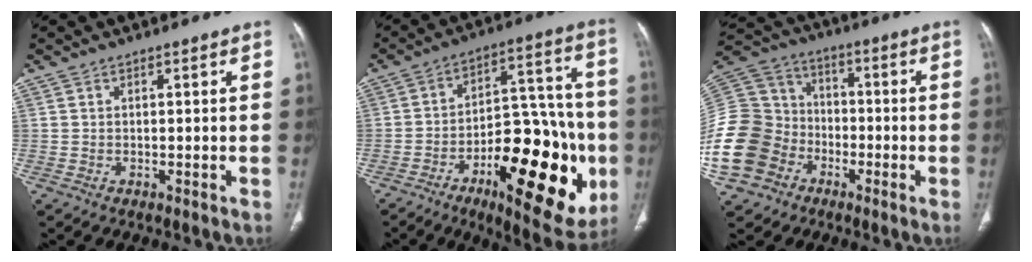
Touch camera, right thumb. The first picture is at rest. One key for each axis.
{"total": 27.2, "fx": -9.1, "fy": 11.2, "fz": 23.1, "tx": -0.291, "ty": 0.039, "tz": -0.118}
{"total": 21.5, "fx": -8.1, "fy": 17.5, "fz": 9.6, "tx": -0.226, "ty": 0.063, "tz": -0.146}